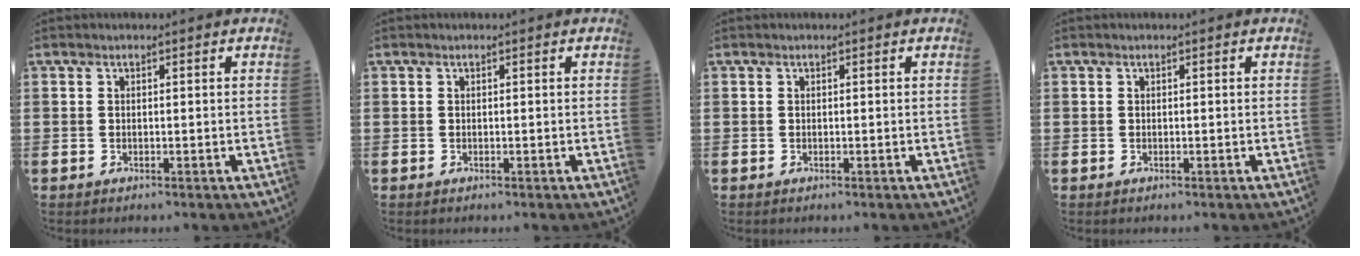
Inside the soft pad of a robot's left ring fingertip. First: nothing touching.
{"total": 0.0}
{"total": 0.0}
{"total": 0.0}